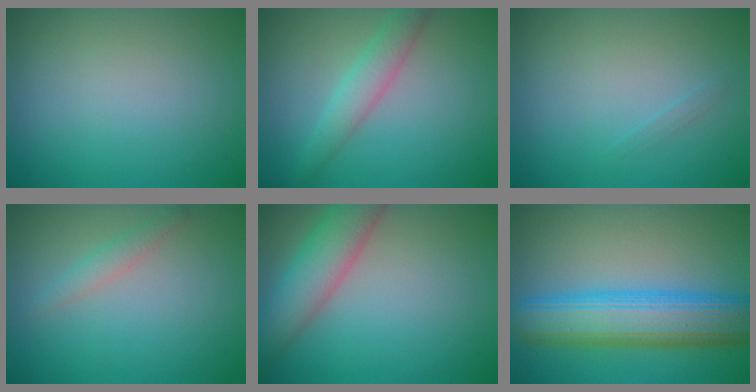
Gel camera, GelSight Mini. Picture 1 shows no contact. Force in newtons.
{"total": 2.9, "press": 2.9, "slide": 0.1}
{"total": 0.5, "press": 0.5, "slide": 0.0}
{"total": 1.5, "press": 1.5, "slide": 0.2}
{"total": 6.0, "press": 6.0, "slide": 0.4}
{"total": 8.3, "press": 8.3, "slide": 0.2}